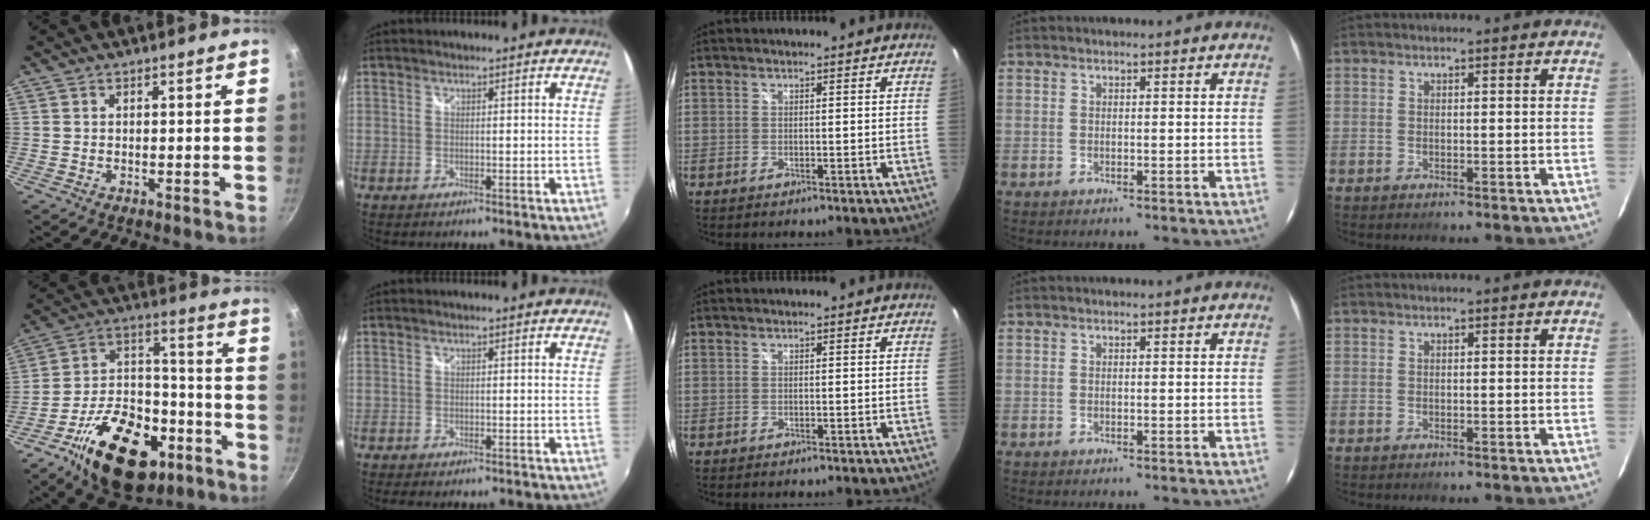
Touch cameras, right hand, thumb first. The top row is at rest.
{"thumb": {"total": 24.1, "force": [-12.0, 13.6, 15.9], "torque": [-0.223, 0.068, -0.185]}, "index": {"total": 6.6, "force": [-5.8, 1.6, 2.9], "torque": [-0.063, -0.018, -0.079]}}